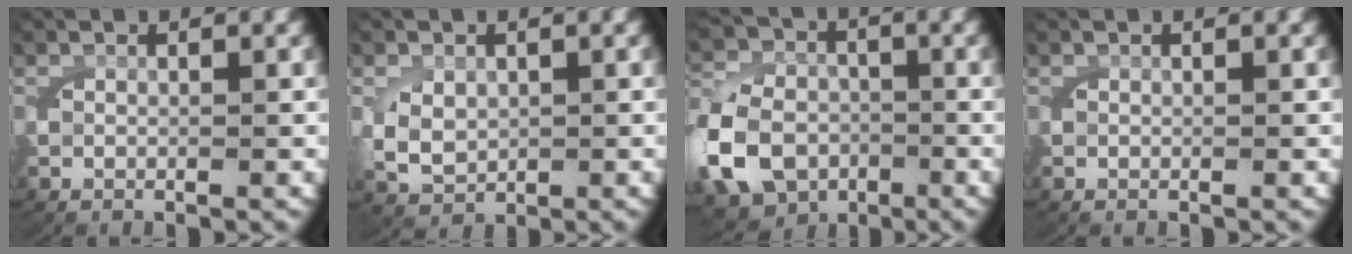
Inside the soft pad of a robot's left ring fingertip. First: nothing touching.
{"total": 3.5, "force": [0.0, 2.9, 1.8], "torque": [-0.050, -0.014, 0.016]}
{"total": 8.6, "force": [-3.3, 7.3, 3.2], "torque": [-0.076, -0.040, -0.048]}
{"total": 0.0}